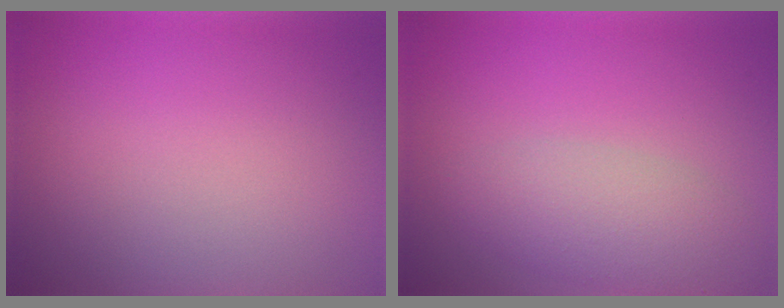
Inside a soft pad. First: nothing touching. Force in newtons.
{"total": 4.1, "press": 4.1, "slide": 0.2}